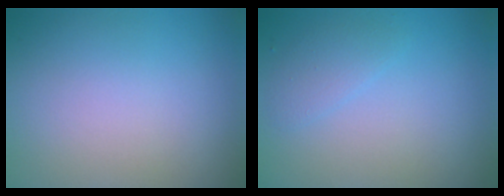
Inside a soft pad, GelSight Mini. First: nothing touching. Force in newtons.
{"total": 1.3, "press": 1.3, "slide": 0.0}